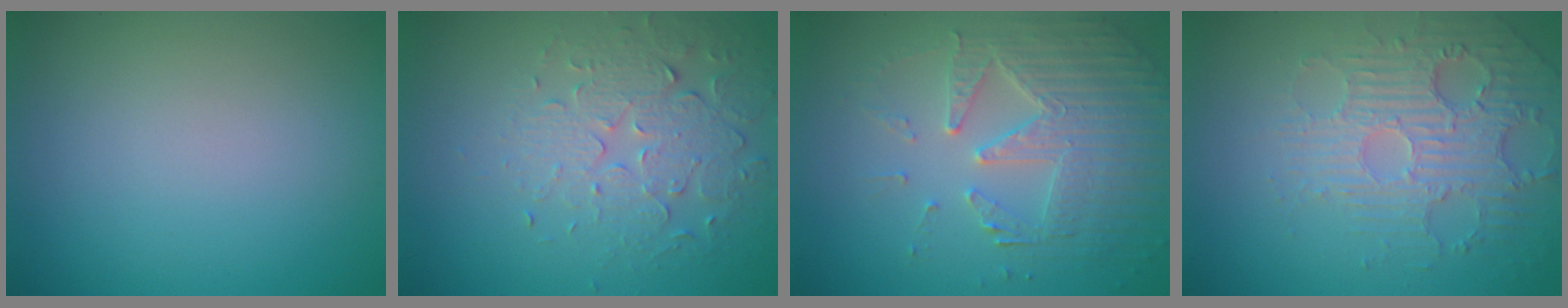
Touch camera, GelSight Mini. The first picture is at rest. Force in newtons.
{"total": 4.1, "press": 3.5, "slide": 2.2}
{"total": 5.0, "press": 4.4, "slide": 2.4}
{"total": 4.1, "press": 3.7, "slide": 1.8}